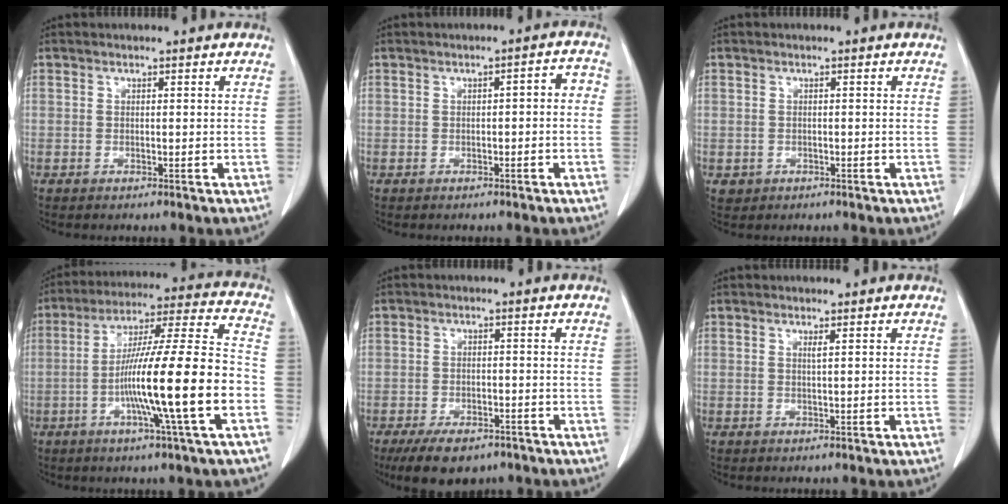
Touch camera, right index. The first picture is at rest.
{"total": 2.6, "force": [-0.4, 0.9, 2.4], "torque": [-0.029, 0.017, -0.007]}
{"total": 1.4, "force": [-0.3, 1.4, 0.1], "torque": [0.000, 0.005, 0.001]}
{"total": 18.5, "force": [-5.2, -0.6, 17.8], "torque": [-0.297, 0.001, -0.092]}
{"total": 7.6, "force": [-5.5, 3.6, 3.8], "torque": [-0.060, -0.002, -0.086]}
{"total": 0.5, "force": [0.3, -0.1, 0.4], "torque": [-0.015, -0.003, 0.008]}